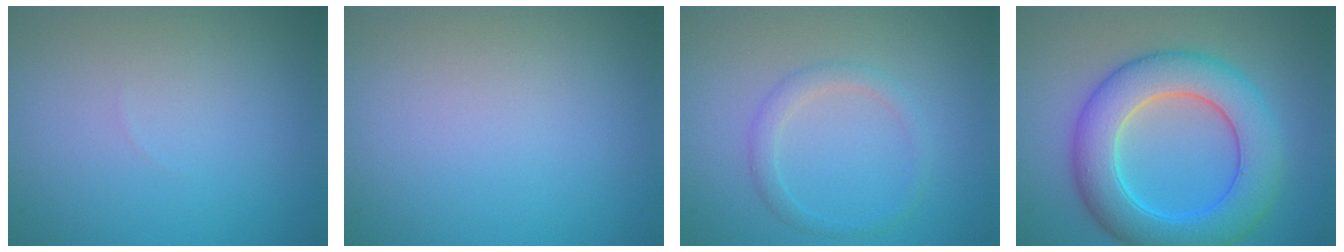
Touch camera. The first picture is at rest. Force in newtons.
{"total": 0.0}
{"total": 1.7, "press": 1.7, "slide": 0.0}
{"total": 8.3, "press": 8.3, "slide": 0.3}